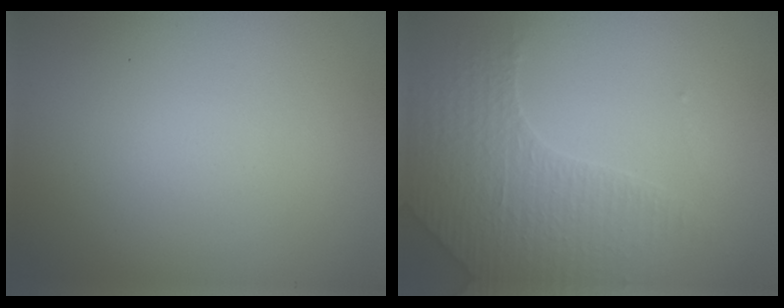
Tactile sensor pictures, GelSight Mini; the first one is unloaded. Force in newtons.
{"total": 3.3, "press": 3.2, "slide": 0.9}